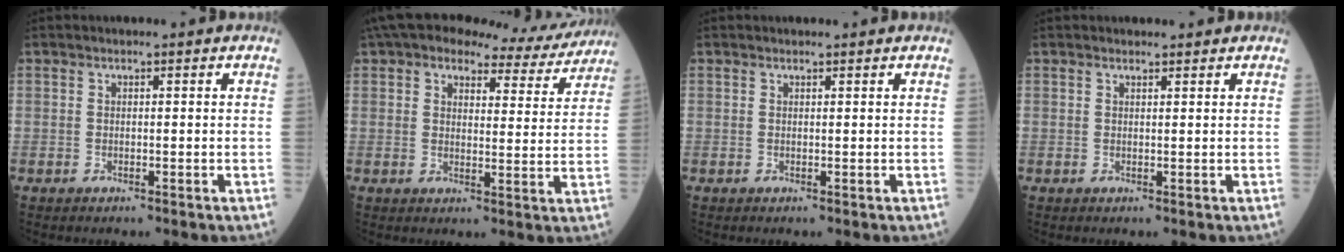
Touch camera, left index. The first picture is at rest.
{"total": 13.0, "force": [11.4, 4.1, 4.6], "torque": [-0.055, 0.016, 0.134]}
{"total": 1.0, "force": [0.9, 0.0, 0.2], "torque": [-0.010, 0.003, 0.013]}
{"total": 1.6, "force": [1.6, 0.4, 0.3], "torque": [-0.012, 0.006, 0.019]}